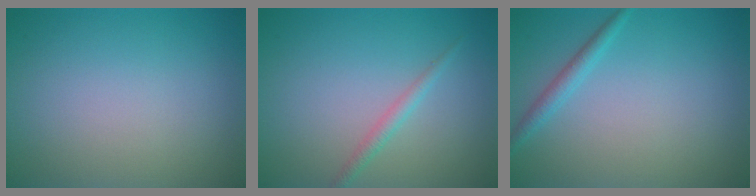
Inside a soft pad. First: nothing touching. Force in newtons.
{"total": 1.3, "press": 1.3, "slide": 0.1}
{"total": 1.5, "press": 1.5, "slide": 0.0}